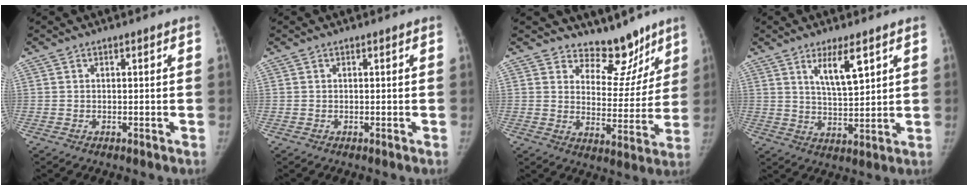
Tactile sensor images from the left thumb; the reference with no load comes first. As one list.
[{"total": 0.0}, {"total": 10.9, "force": [9.0, 5.6, 2.4], "torque": [0.019, -0.074, 0.131]}, {"total": 7.7, "force": [4.2, 2.2, 6.1], "torque": [-0.096, -0.033, 0.079]}]